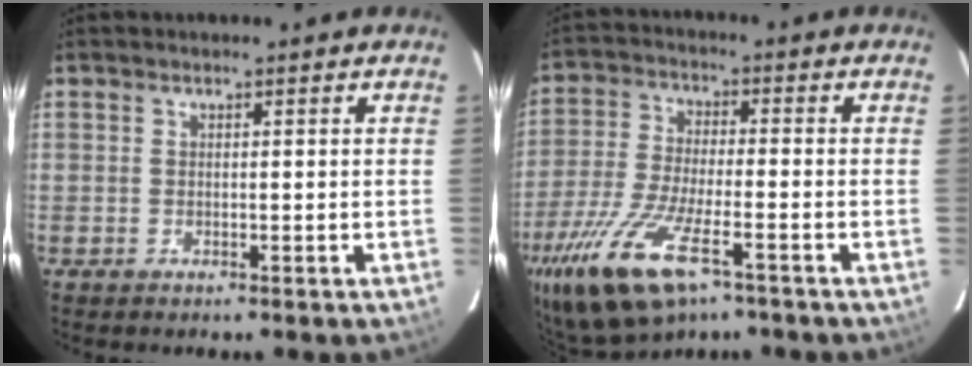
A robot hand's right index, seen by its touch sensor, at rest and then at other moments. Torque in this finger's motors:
{"motor_torque": [1.21, -0.92, 0.53, 0.21]}